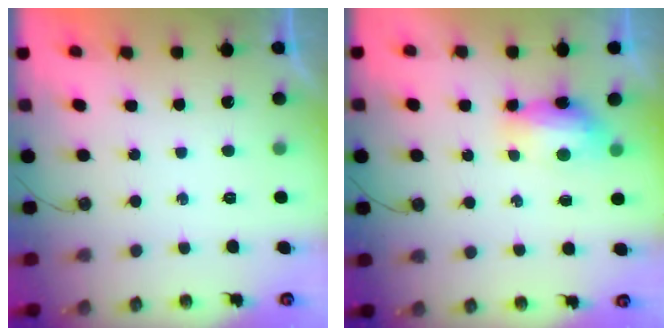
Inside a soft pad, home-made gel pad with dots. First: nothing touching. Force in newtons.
{"total": 7.8, "press": 7.7, "slide": 0.7}